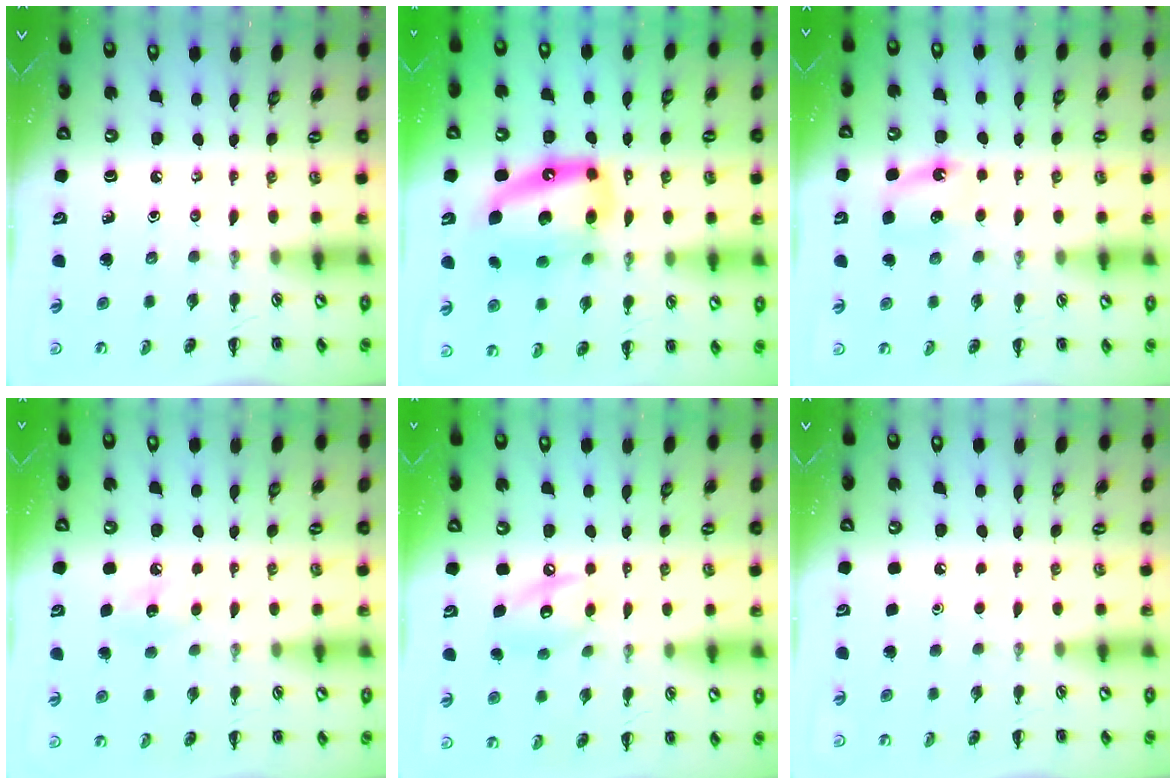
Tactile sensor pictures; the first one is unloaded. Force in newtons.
{"total": 15.6, "press": 15.1, "slide": 3.9}
{"total": 5.0, "press": 4.7, "slide": 1.6}
{"total": 7.4, "press": 7.2, "slide": 2.0}
{"total": 9.0, "press": 8.9, "slide": 1.1}
{"total": 1.8, "press": 1.8, "slide": 0.1}